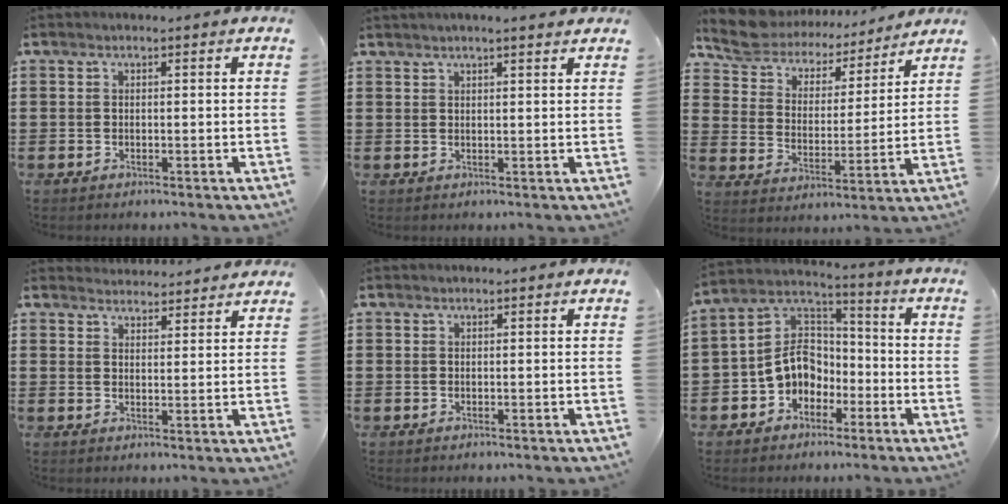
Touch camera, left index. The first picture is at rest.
{"total": 2.0, "force": [1.8, -0.1, 0.9], "torque": [-0.021, 0.002, 0.034]}
{"total": 7.2, "force": [6.9, 1.7, 0.8], "torque": [-0.056, -0.045, 0.120]}
{"total": 3.3, "force": [3.2, 0.3, -0.2], "torque": [0.002, -0.016, 0.060]}
{"total": 0.0}
{"total": 8.0, "force": [-2.4, 6.8, 3.4], "torque": [-0.109, 0.001, -0.055]}